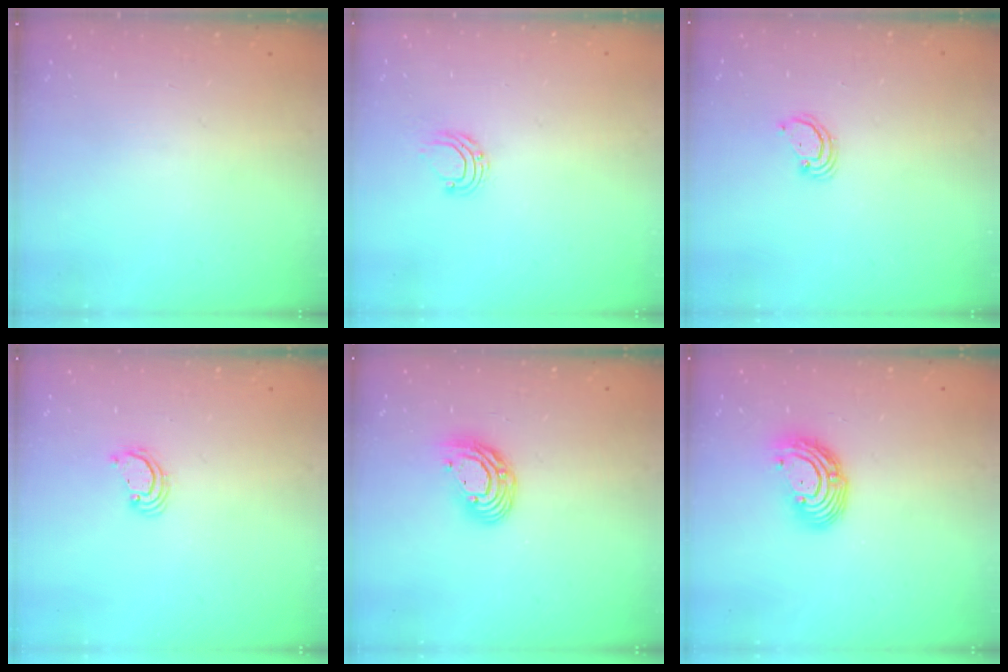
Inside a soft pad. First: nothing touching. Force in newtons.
{"total": 5.7, "press": 5.7, "slide": 0.4}
{"total": 2.4, "press": 2.4, "slide": 0.2}
{"total": 2.2, "press": 2.2, "slide": 0.1}
{"total": 9.8, "press": 9.8, "slide": 0.9}
{"total": 9.8, "press": 9.7, "slide": 0.9}